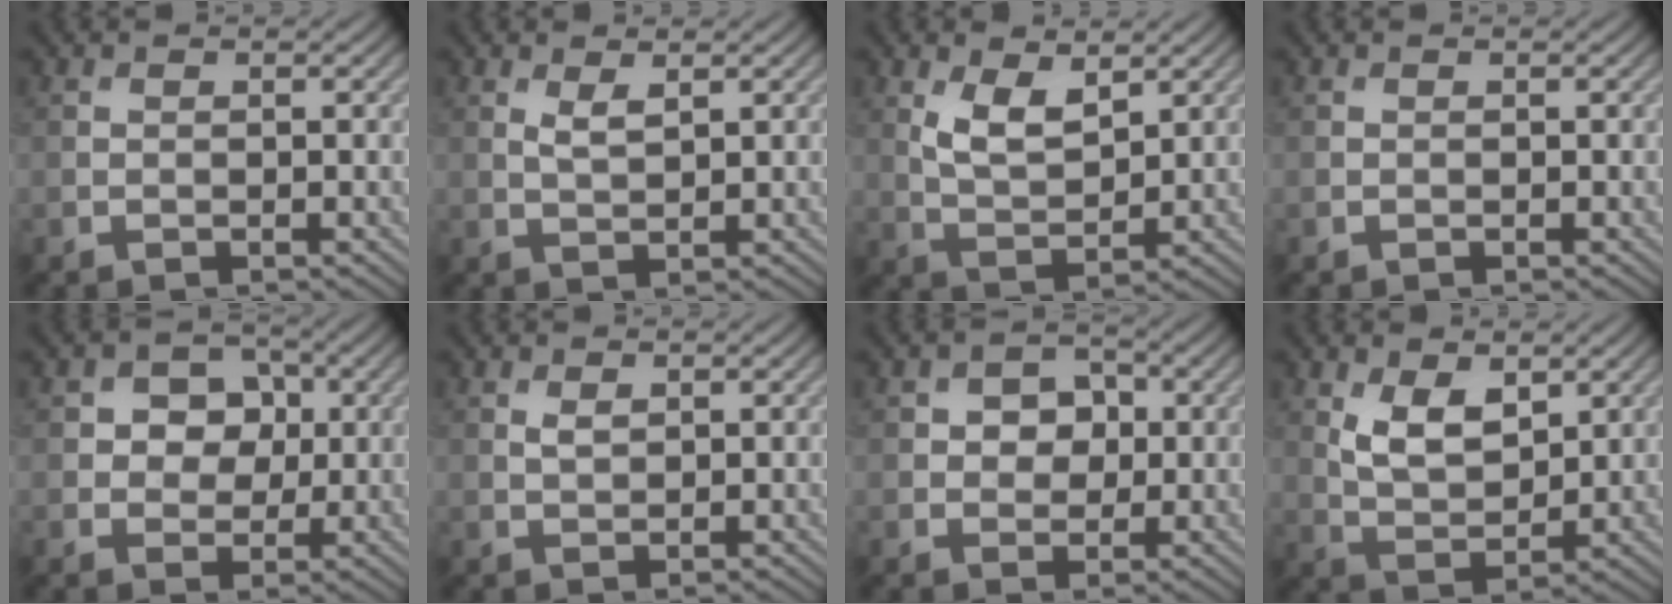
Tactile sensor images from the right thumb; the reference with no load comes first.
{"total": 1.9, "force": [1.1, 0.6, 1.5], "torque": [-0.036, -0.004, 0.025]}
{"total": 5.0, "force": [2.4, 2.3, 3.7], "torque": [-0.083, -0.009, 0.051]}
{"total": 0.0}
{"total": 4.9, "force": [0.8, 4.2, 2.6], "torque": [-0.048, 0.002, -0.002]}
{"total": 1.3, "force": [0.6, 0.7, 0.9], "torque": [-0.022, -0.003, 0.013]}
{"total": 3.8, "force": [0.5, 3.0, 2.2], "torque": [-0.036, 0.003, -0.004]}
{"total": 5.6, "force": [2.4, 3.0, 4.1], "torque": [-0.090, -0.011, 0.050]}